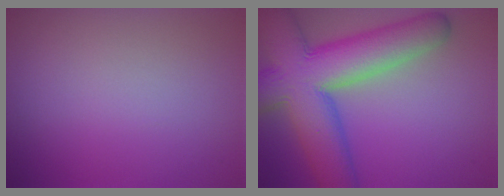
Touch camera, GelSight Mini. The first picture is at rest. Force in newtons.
{"total": 12.8, "press": 12.8, "slide": 0.6}